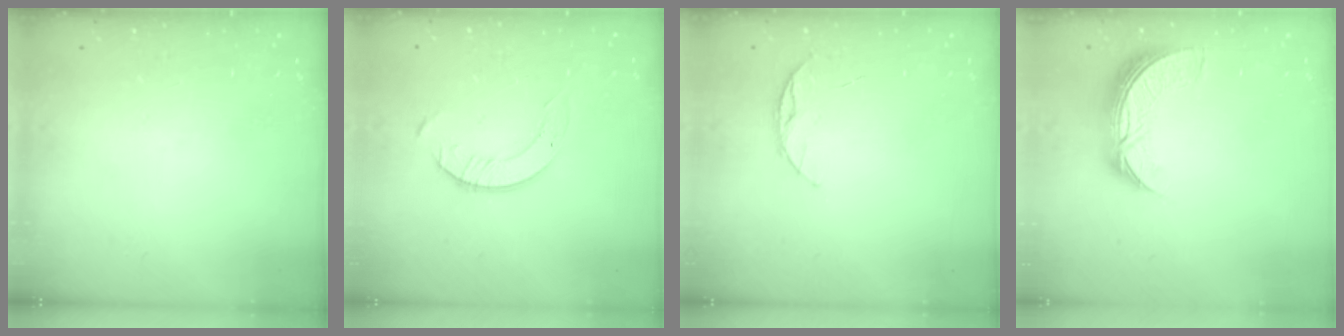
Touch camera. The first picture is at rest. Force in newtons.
{"total": 4.2, "press": 4.2, "slide": 0.5}
{"total": 6.0, "press": 5.9, "slide": 0.6}
{"total": 8.8, "press": 8.7, "slide": 1.0}